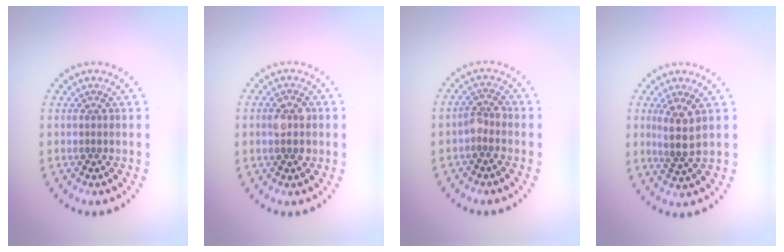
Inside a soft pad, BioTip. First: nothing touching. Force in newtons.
{"total": 2.8, "press": 2.8, "slide": 0.2}
{"total": 1.7, "press": 1.4, "slide": 0.8}
{"total": 2.8, "press": 2.2, "slide": 1.6}